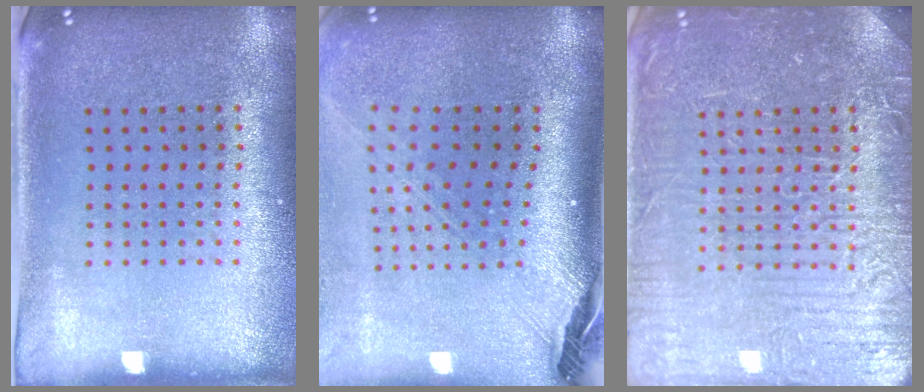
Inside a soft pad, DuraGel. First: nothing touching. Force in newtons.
{"total": 3.0, "press": 2.1, "slide": 2.0}
{"total": 7.7, "press": 7.7, "slide": 1.1}